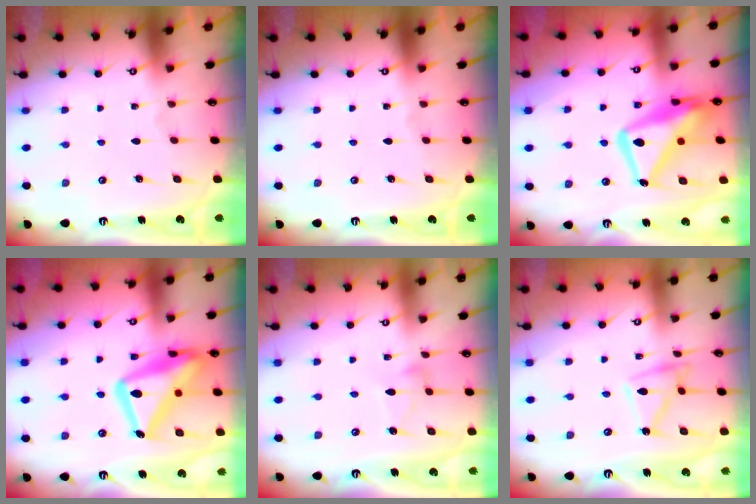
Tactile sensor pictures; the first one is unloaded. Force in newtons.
{"total": 0.0}
{"total": 18.1, "press": 18.0, "slide": 1.8}
{"total": 21.3, "press": 21.3, "slide": 1.7}
{"total": 3.9, "press": 3.9, "slide": 0.4}
{"total": 11.4, "press": 11.4, "slide": 0.4}